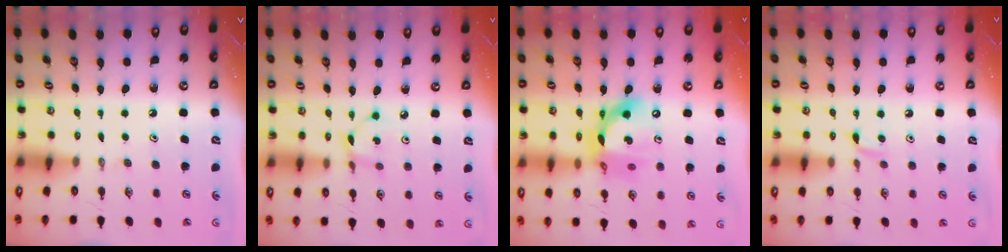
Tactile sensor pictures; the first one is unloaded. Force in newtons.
{"total": 2.2, "press": 2.2, "slide": 0.2}
{"total": 14.6, "press": 14.6, "slide": 1.6}
{"total": 5.2, "press": 5.2, "slide": 0.6}